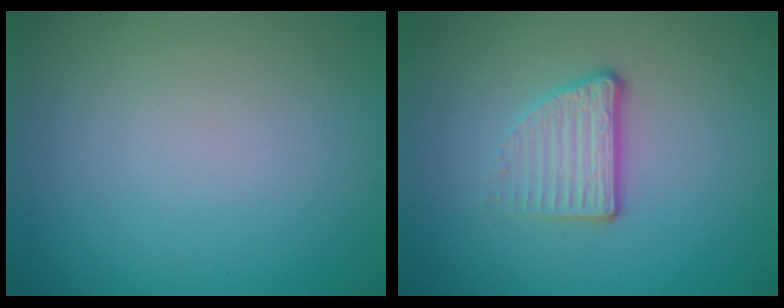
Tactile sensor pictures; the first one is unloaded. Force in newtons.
{"total": 3.4, "press": 2.2, "slide": 2.6}